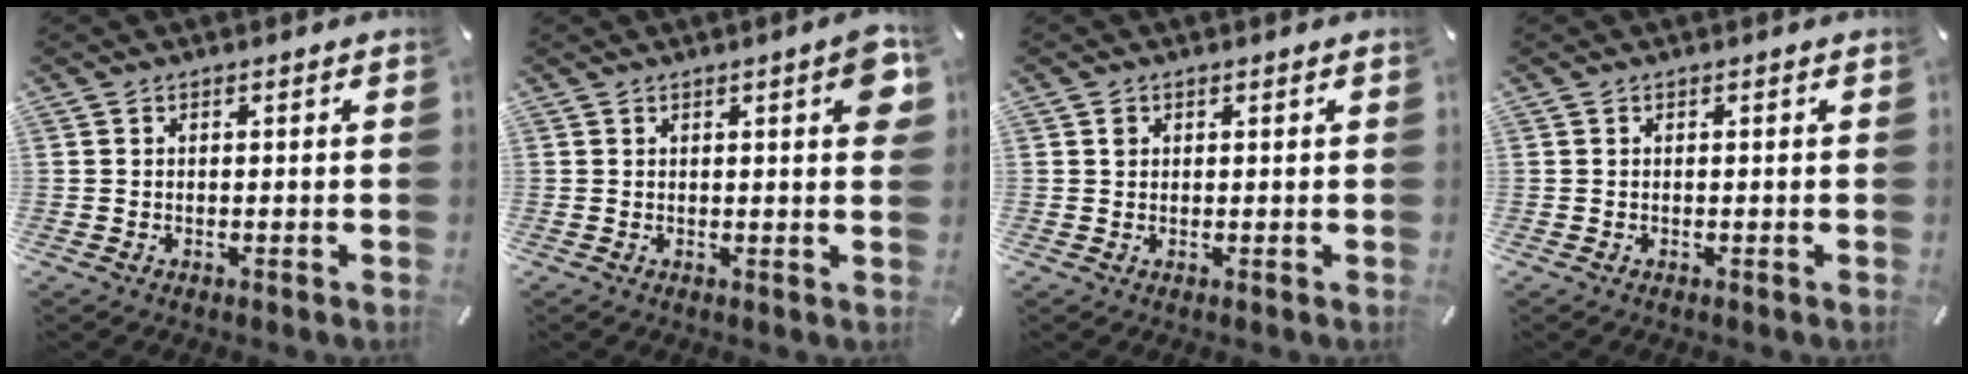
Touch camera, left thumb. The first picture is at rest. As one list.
[{"total": 5.8, "force": [1.7, 1.6, 5.3], "torque": [-0.068, -0.004, 0.023]}, {"total": 0.9, "force": [0.4, 0.8, 0.3], "torque": [0.002, -0.001, 0.007]}, {"total": 0.0}]